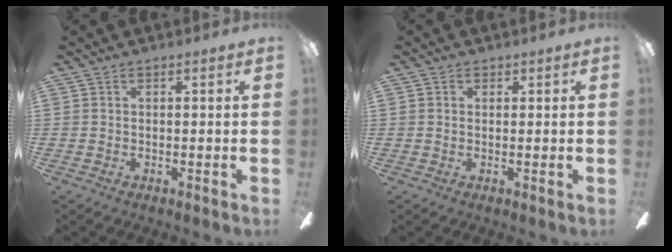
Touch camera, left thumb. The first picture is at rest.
{"total": 0.9, "force": [0.5, 0.8, 0.1], "torque": [0.006, 0.000, 0.007]}